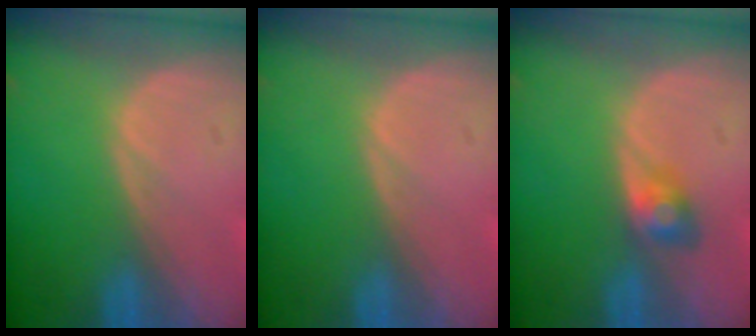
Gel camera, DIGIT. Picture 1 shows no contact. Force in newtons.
{"total": 0.0}
{"total": 2.7, "press": 2.7, "slide": 0.3}